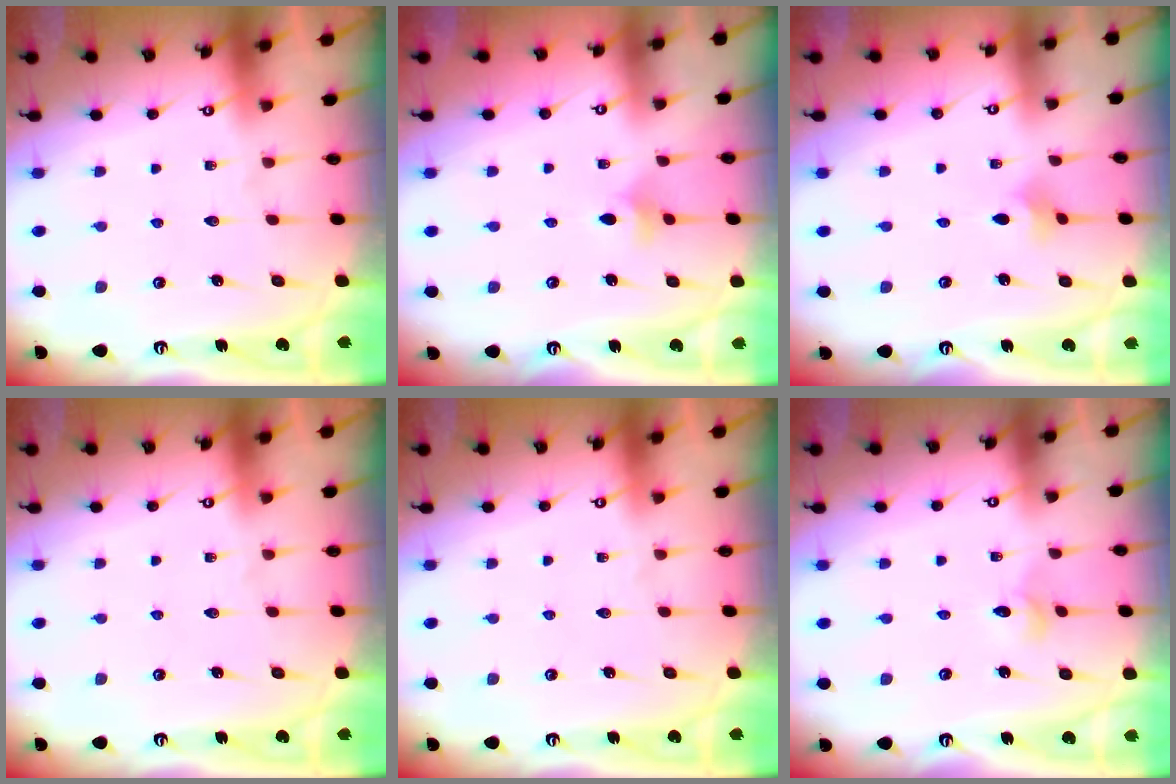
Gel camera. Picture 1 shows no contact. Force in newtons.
{"total": 4.0, "press": 4.0, "slide": 0.8}
{"total": 2.8, "press": 2.7, "slide": 0.6}
{"total": 0.0}
{"total": 0.0}
{"total": 2.8, "press": 2.8, "slide": 0.3}